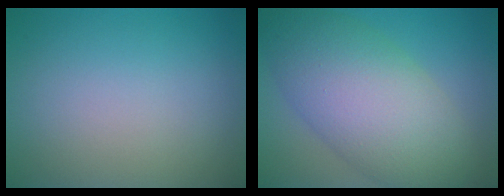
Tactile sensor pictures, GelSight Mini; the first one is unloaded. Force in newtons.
{"total": 10.0, "press": 10.0, "slide": 0.4}